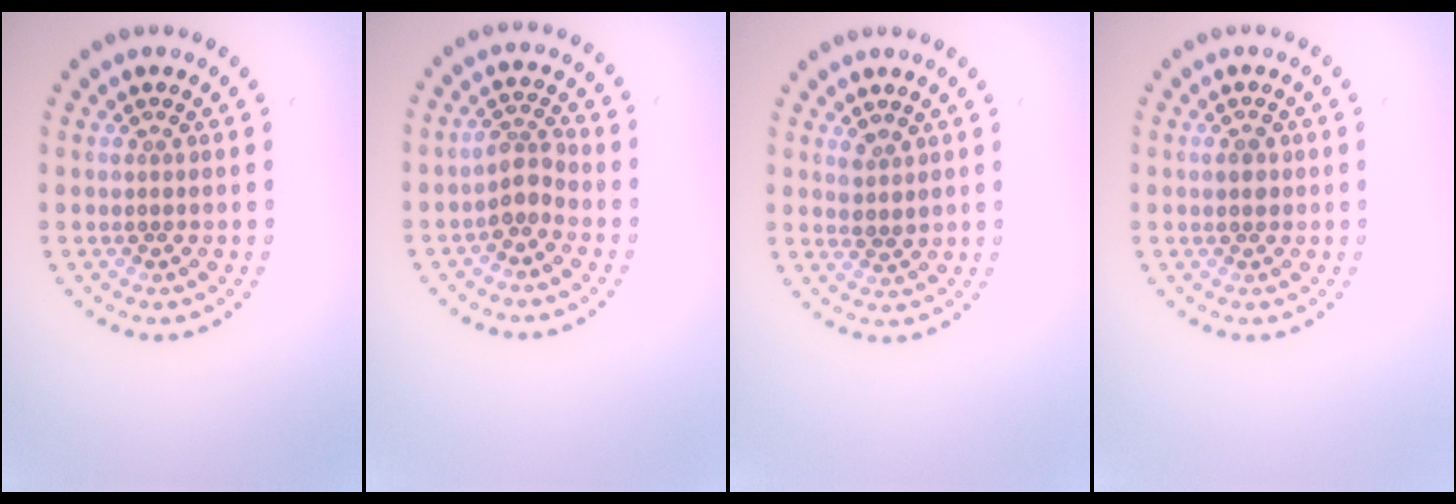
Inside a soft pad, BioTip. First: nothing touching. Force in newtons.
{"total": 2.1, "press": 1.6, "slide": 1.5}
{"total": 1.5, "press": 1.2, "slide": 0.8}
{"total": 1.1, "press": 1.1, "slide": 0.2}